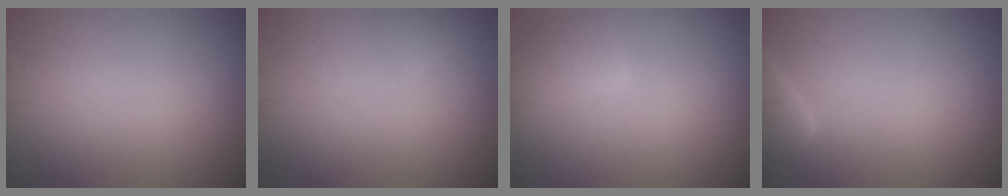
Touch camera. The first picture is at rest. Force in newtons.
{"total": 0.7, "press": 0.7, "slide": 0.0}
{"total": 2.1, "press": 2.1, "slide": 0.2}
{"total": 2.4, "press": 2.4, "slide": 0.3}